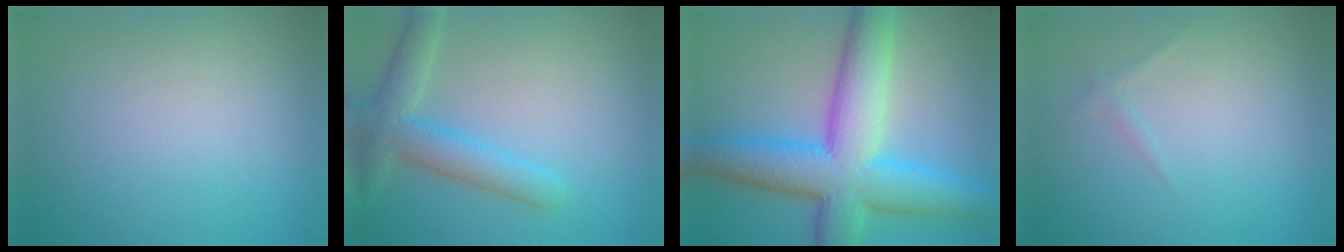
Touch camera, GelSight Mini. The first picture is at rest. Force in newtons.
{"total": 4.4, "press": 4.4, "slide": 0.2}
{"total": 11.3, "press": 11.3, "slide": 0.1}
{"total": 0.6, "press": 0.6, "slide": 0.1}